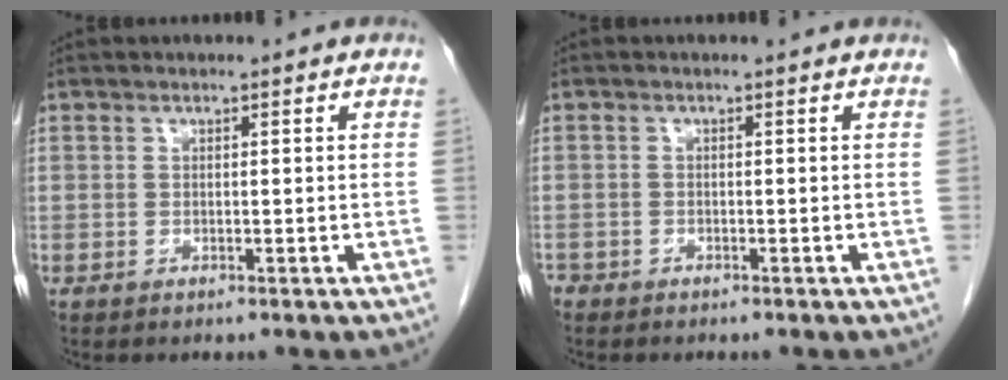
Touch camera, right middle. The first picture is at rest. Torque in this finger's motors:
{"motor_torque": [0.86, -1.28, 0.01, 0.02]}